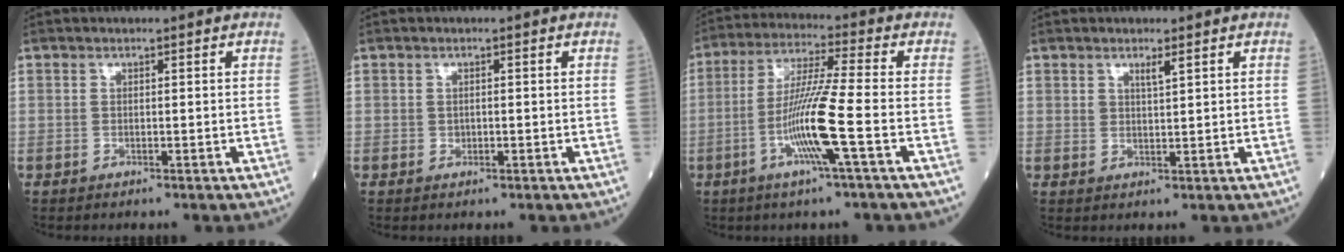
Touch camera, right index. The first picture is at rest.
{"total": 0.7, "force": [0.0, 0.5, 0.4], "torque": [-0.006, 0.000, -0.001]}
{"total": 10.8, "force": [-3.3, -0.9, 10.2], "torque": [-0.200, -0.009, -0.068]}
{"total": 2.0, "force": [1.3, 0.3, 1.5], "torque": [-0.029, -0.003, 0.024]}